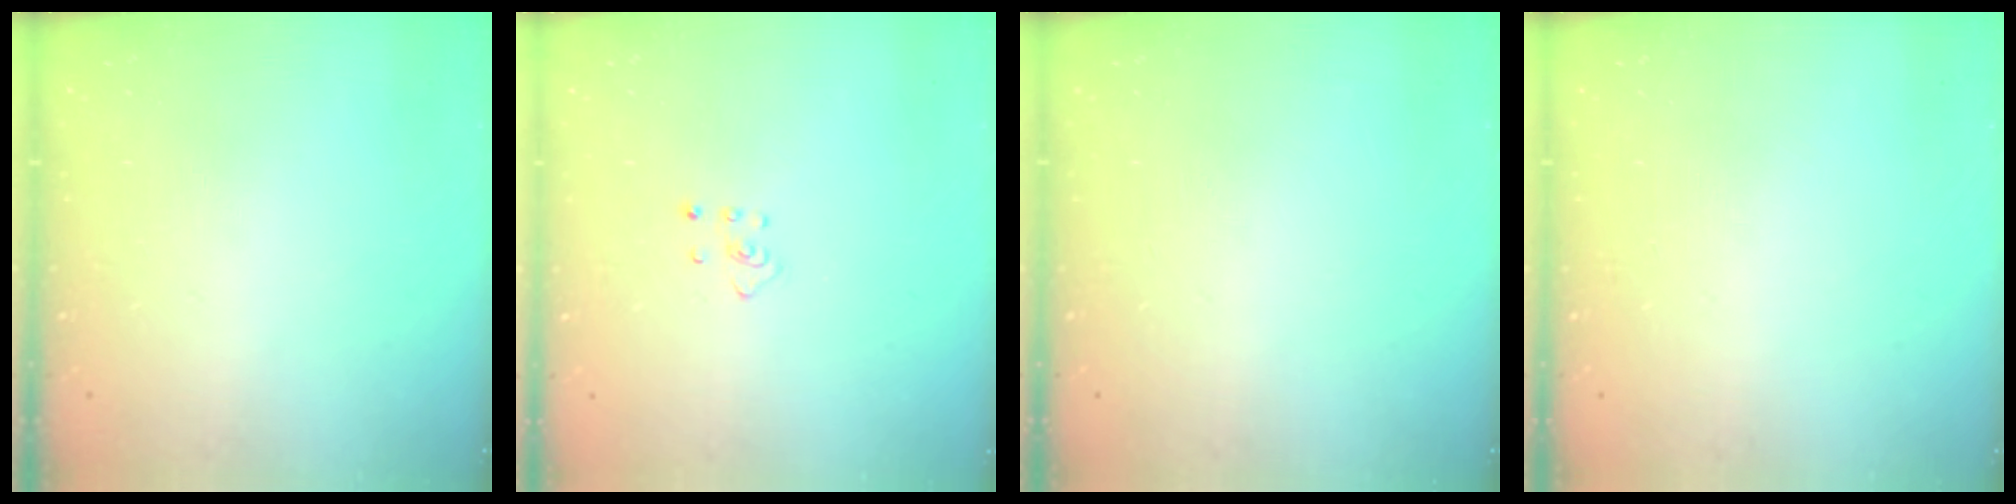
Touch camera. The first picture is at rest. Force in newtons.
{"total": 2.4, "press": 2.3, "slide": 0.4}
{"total": 0.0}
{"total": 0.0}